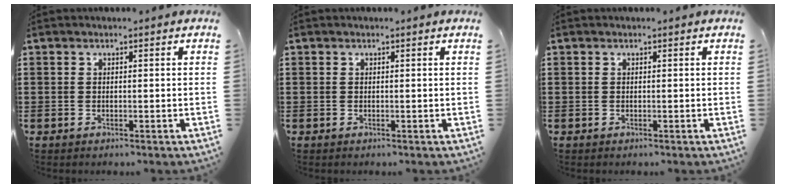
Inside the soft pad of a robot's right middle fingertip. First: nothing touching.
{"total": 0.0}
{"total": 0.0}